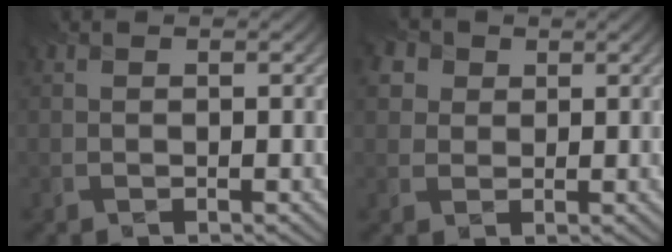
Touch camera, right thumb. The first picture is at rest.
{"total": 4.4, "force": [2.4, 3.3, 1.5], "torque": [-0.055, 0.003, 0.045]}